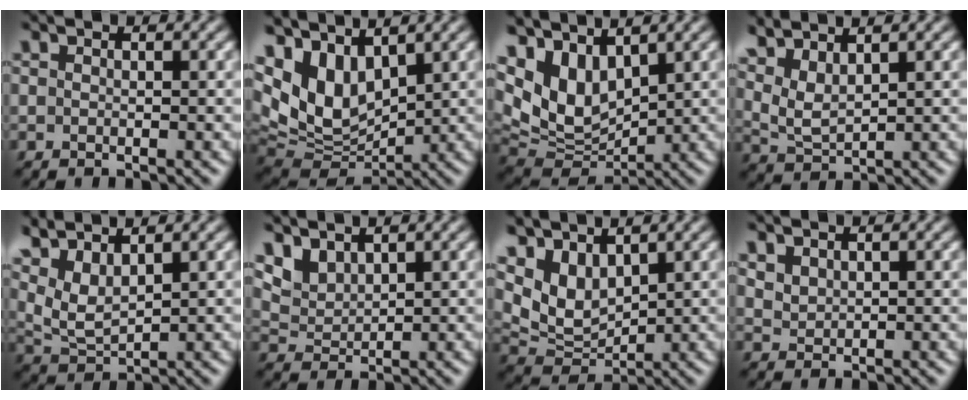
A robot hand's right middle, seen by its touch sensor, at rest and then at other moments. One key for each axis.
{"total": 9.1, "fx": 4.3, "fy": 5.4, "fz": 5.9, "tx": -0.143, "ty": 0.000, "tz": 0.086}
{"total": 8.1, "fx": 3.9, "fy": 4.8, "fz": 5.2, "tx": -0.122, "ty": -0.002, "tz": 0.076}
{"total": 4.0, "fx": 3.0, "fy": 1.4, "fz": 2.3, "tx": -0.061, "ty": 0.001, "tz": 0.065}
{"total": 4.7, "fx": 3.3, "fy": 1.7, "fz": 2.9, "tx": -0.076, "ty": 0.001, "tz": 0.071}
{"total": 2.8, "fx": 2.4, "fy": 1.2, "fz": 0.8, "tx": -0.025, "ty": -0.004, "tz": 0.052}
{"total": 6.0, "fx": 3.7, "fy": 3.3, "fz": 3.3, "tx": -0.073, "ty": 0.001, "tz": 0.075}
{"total": 1.5, "fx": 1.2, "fy": 0.8, "fz": 0.3, "tx": -0.012, "ty": -0.002, "tz": 0.030}